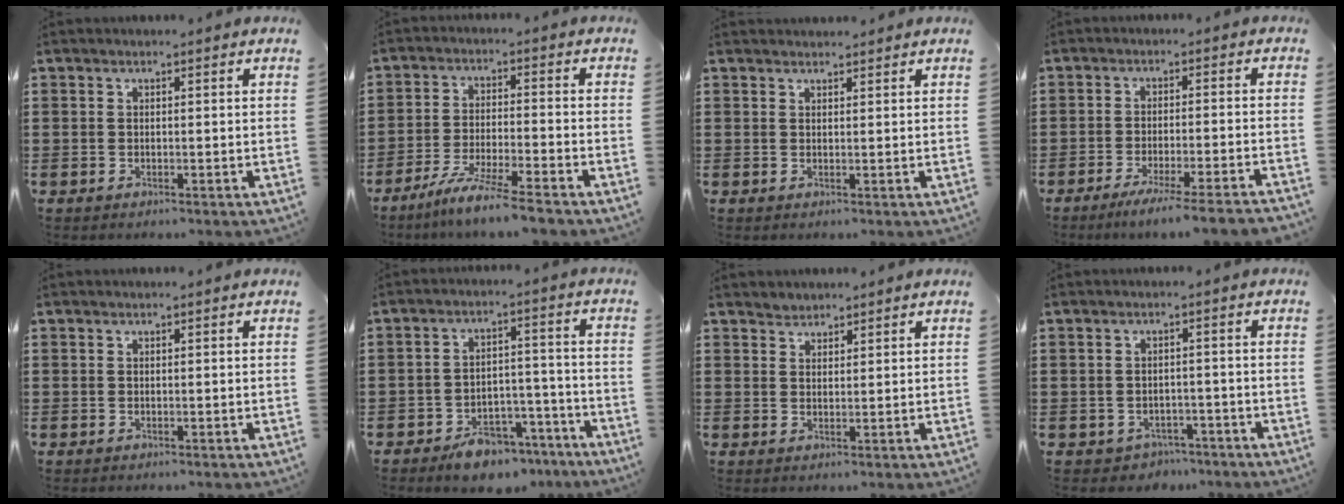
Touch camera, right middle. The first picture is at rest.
{"total": 6.8, "force": [-5.9, -0.6, 3.4], "torque": [-0.069, -0.018, -0.113]}
{"total": 1.3, "force": [1.3, -0.1, 0.0], "torque": [-0.002, -0.002, 0.026]}
{"total": 4.7, "force": [-4.0, -0.6, 2.3], "torque": [-0.034, -0.013, -0.072]}
{"total": 0.0}
{"total": 6.4, "force": [-5.7, 2.3, 1.9], "torque": [-0.031, 0.024, -0.108]}
{"total": 1.7, "force": [1.6, 0.2, -0.5], "torque": [0.004, 0.003, 0.033]}
{"total": 1.8, "force": [-1.6, 0.8, -0.1], "torque": [-0.007, 0.001, -0.038]}